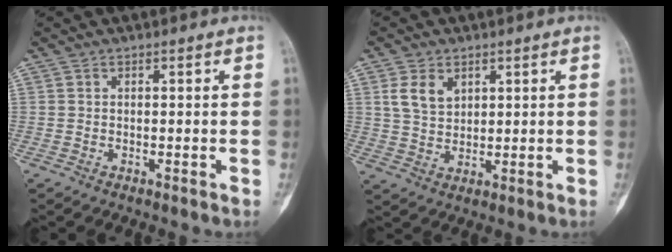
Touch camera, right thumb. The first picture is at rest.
{"total": 5.7, "force": [2.4, 3.9, 3.4], "torque": [-0.050, -0.009, 0.052]}